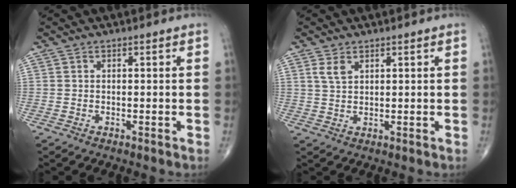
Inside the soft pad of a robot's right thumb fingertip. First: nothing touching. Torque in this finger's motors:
{"motor_torque": [0.01, 0.01, 0.18, 0.24, 0.01]}